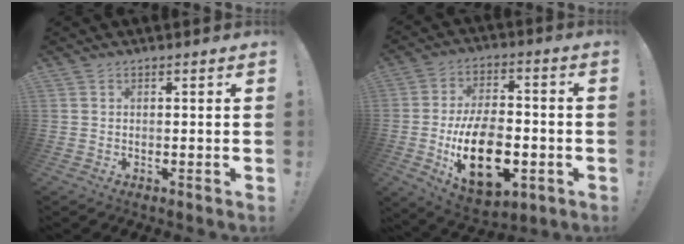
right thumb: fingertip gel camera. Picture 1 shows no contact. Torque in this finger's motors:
{"motor_torque": [2.20, 2.81, 1.95, -0.82, 0.68]}